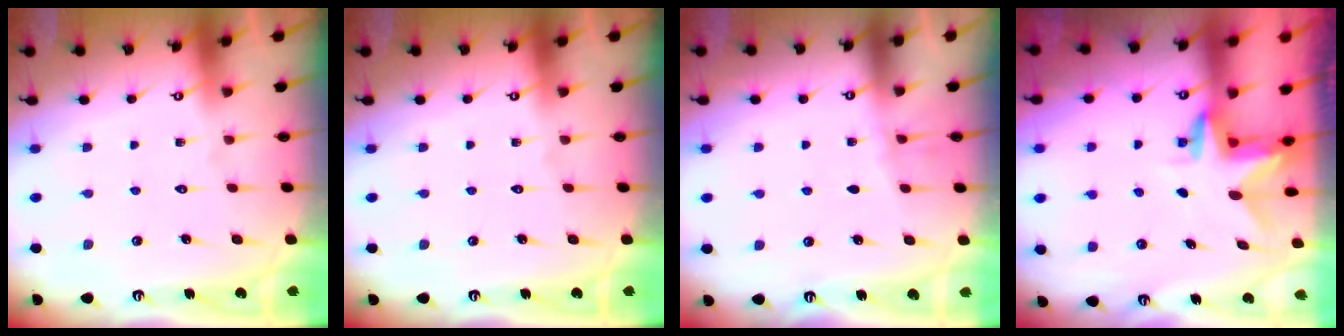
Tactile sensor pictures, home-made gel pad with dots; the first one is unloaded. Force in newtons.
{"total": 0.0}
{"total": 1.4, "press": 1.3, "slide": 0.3}
{"total": 2.9, "press": 2.9, "slide": 0.2}